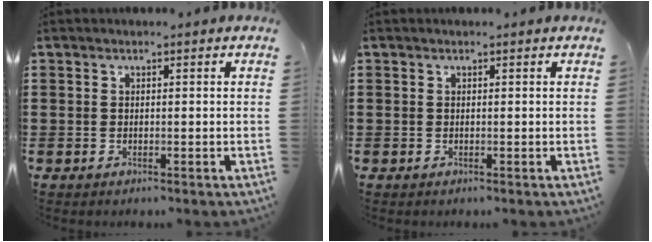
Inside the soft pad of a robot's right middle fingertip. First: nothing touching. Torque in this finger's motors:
{"motor_torque": [-0.49, -0.34, 0.01, 0.01]}